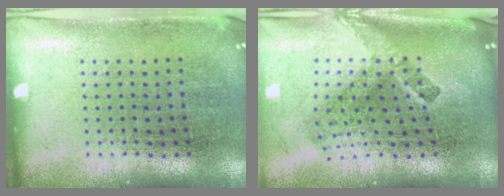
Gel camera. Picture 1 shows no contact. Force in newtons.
{"total": 2.6, "press": 1.6, "slide": 2.0}